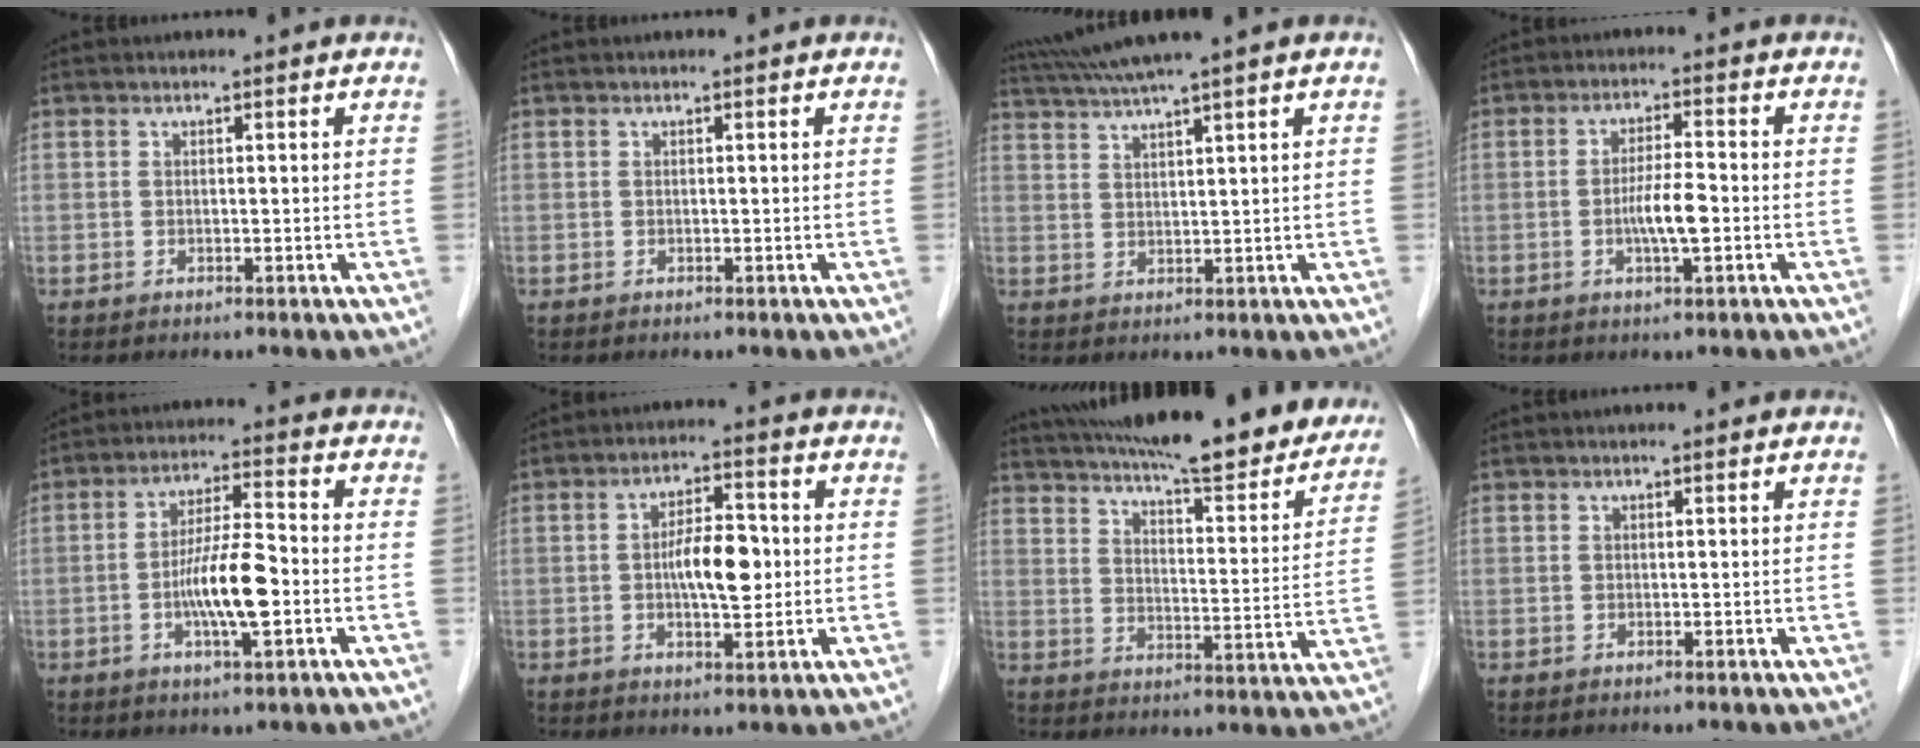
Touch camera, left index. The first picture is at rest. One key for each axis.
{"total": 0.0}
{"total": 6.0, "fx": 4.9, "fy": -1.8, "fz": 3.0, "tx": -0.058, "ty": 0.018, "tz": 0.092}
{"total": 4.7, "fx": -1.3, "fy": 0.5, "fz": 4.5, "tx": -0.089, "ty": -0.004, "tz": -0.024}
{"total": 8.6, "fx": -2.2, "fy": 1.2, "fz": 8.2, "tx": -0.157, "ty": -0.001, "tz": -0.043}
{"total": 7.0, "fx": -0.2, "fy": 2.5, "fz": 6.6, "tx": -0.121, "ty": 0.008, "tz": -0.005}
{"total": 28.7, "fx": 24.8, "fy": 5.1, "fz": 13.5, "tx": -0.214, "ty": -0.036, "tz": 0.314}
{"total": 0.0}